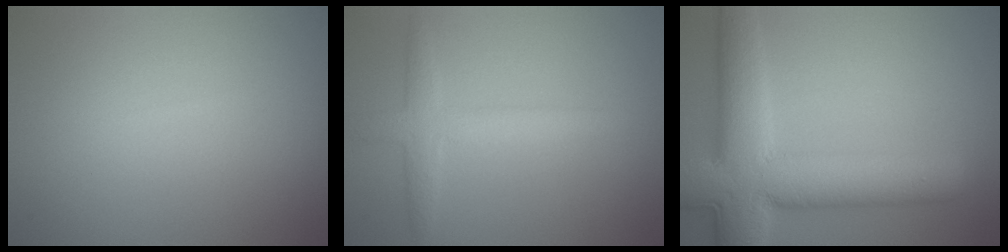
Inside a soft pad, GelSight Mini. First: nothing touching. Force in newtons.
{"total": 3.1, "press": 3.1, "slide": 0.1}
{"total": 10.0, "press": 10.0, "slide": 0.3}